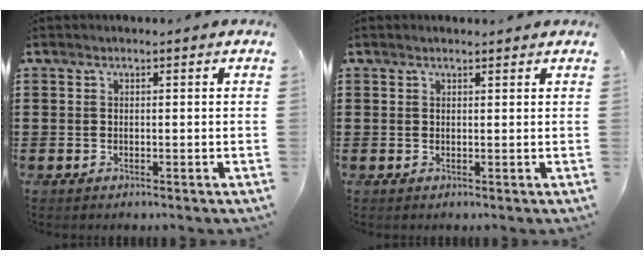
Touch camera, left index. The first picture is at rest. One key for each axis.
{"total": 0.8, "fx": 0.7, "fy": 0.0, "fz": 0.4, "tx": -0.008, "ty": 0.000, "tz": 0.012}